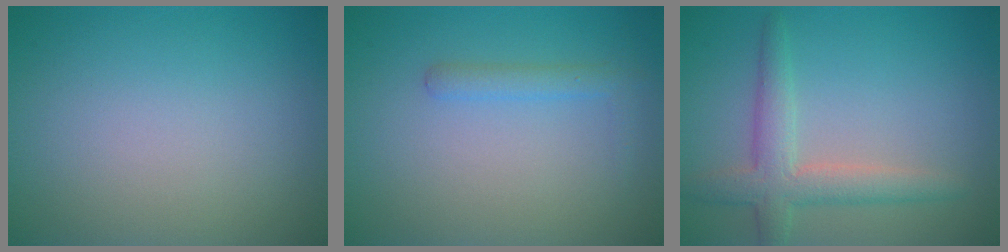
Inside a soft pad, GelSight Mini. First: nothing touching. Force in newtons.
{"total": 1.6, "press": 1.6, "slide": 0.1}
{"total": 3.7, "press": 3.7, "slide": 0.2}